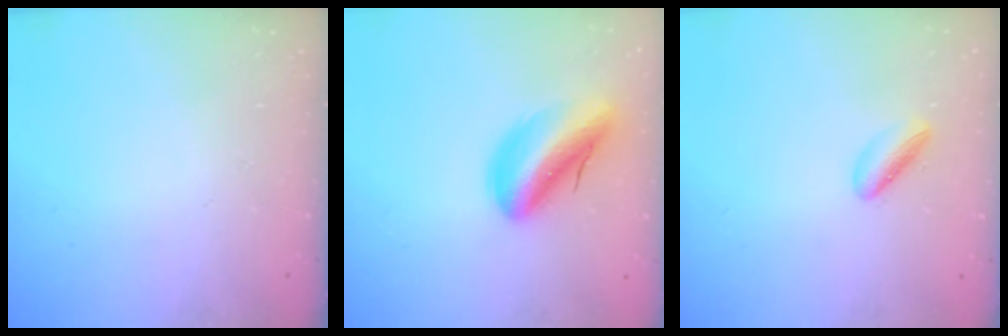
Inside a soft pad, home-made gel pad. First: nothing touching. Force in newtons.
{"total": 11.9, "press": 11.4, "slide": 3.3}
{"total": 4.6, "press": 4.4, "slide": 1.3}